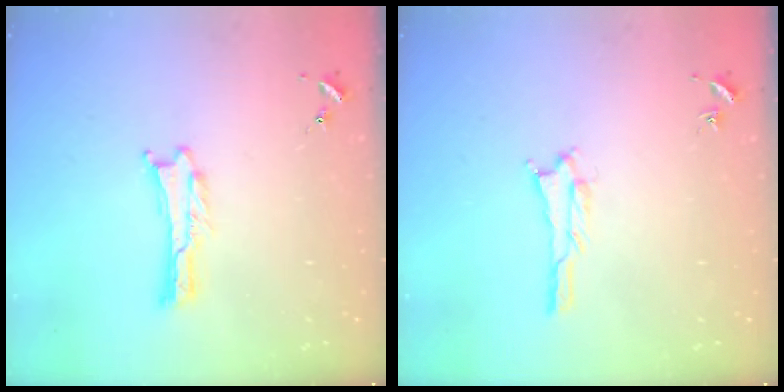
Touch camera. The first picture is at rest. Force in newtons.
{"total": 1.7, "press": 1.7, "slide": 0.2}